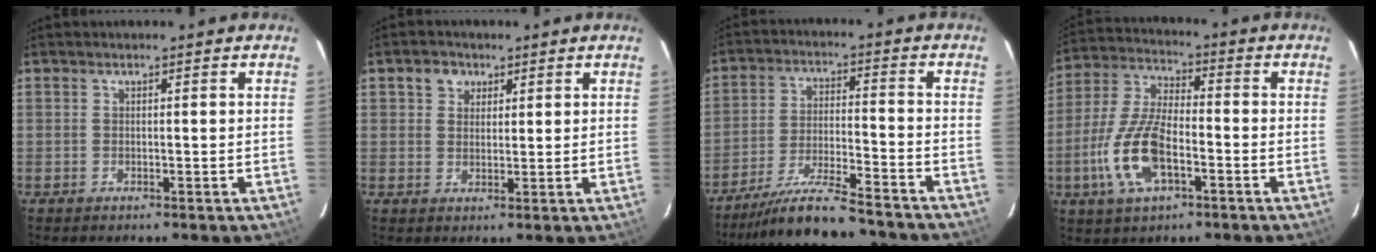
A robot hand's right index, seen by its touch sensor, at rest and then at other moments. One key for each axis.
{"total": 3.3, "fx": 1.6, "fy": 2.8, "fz": 0.8, "tx": -0.004, "ty": 0.012, "tz": 0.028}
{"total": 15.5, "fx": -14.1, "fy": 1.4, "fz": 6.2, "tx": -0.133, "ty": -0.027, "tz": -0.230}
{"total": 13.3, "fx": -4.7, "fy": 5.4, "fz": 11.2, "tx": -0.245, "ty": -0.001, "tz": -0.090}